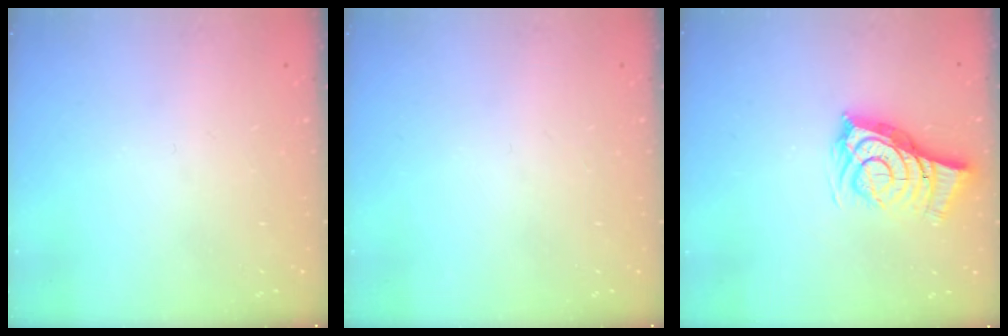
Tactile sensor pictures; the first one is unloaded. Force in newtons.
{"total": 0.0}
{"total": 9.5, "press": 8.9, "slide": 3.4}